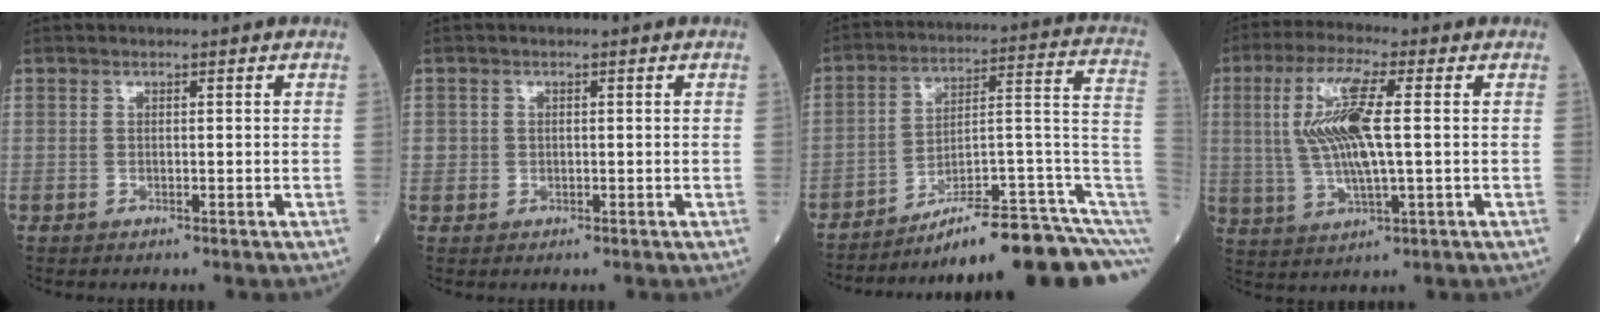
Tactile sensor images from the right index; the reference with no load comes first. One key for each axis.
{"total": 1.5, "fx": 0.1, "fy": 1.4, "fz": 0.3, "tx": -0.002, "ty": 0.004, "tz": 0.003}
{"total": 18.4, "fx": -13.3, "fy": 0.7, "fz": 12.7, "tx": -0.109, "ty": 0.054, "tz": -0.197}
{"total": 11.3, "fx": 1.5, "fy": 1.8, "fz": 11.0, "tx": -0.233, "ty": 0.007, "tz": 0.030}